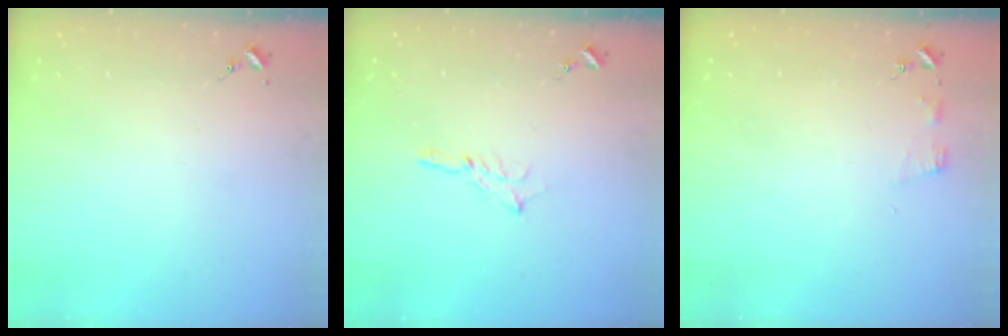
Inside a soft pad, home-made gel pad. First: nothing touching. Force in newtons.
{"total": 2.0, "press": 2.0, "slide": 0.2}
{"total": 4.2, "press": 4.2, "slide": 0.5}